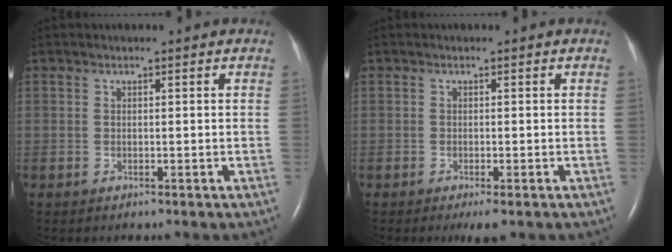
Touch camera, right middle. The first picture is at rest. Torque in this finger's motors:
{"motor_torque": [0.46, -0.36, 0.02, 0.00]}